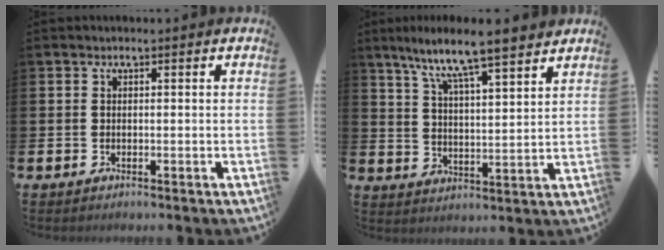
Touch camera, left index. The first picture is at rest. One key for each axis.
{"total": 8.7, "fx": 7.9, "fy": 0.3, "fz": 3.5, "tx": -0.089, "ty": -0.050, "tz": 0.135}